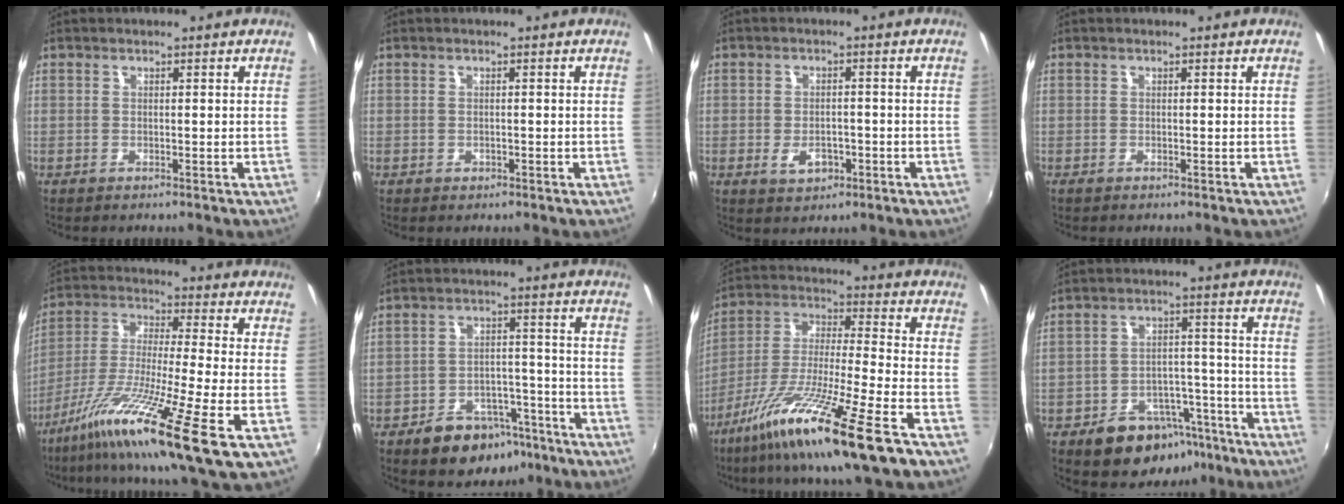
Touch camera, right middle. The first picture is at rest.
{"total": 0.7, "force": [-0.4, 0.6, 0.1], "torque": [-0.001, -0.003, -0.006]}
{"total": 4.4, "force": [-1.8, 3.0, 2.8], "torque": [-0.055, -0.005, -0.025]}
{"total": 0.0}
{"total": 16.5, "force": [-8.5, 0.1, 14.2], "torque": [-0.280, -0.035, -0.165]}
{"total": 12.0, "force": [-8.3, 7.0, 5.2], "torque": [-0.104, 0.019, -0.107]}
{"total": 19.5, "force": [-12.3, 0.6, 15.2], "torque": [-0.289, -0.048, -0.221]}
{"total": 13.5, "force": [-9.1, 8.2, 5.7], "torque": [-0.107, 0.027, -0.114]}